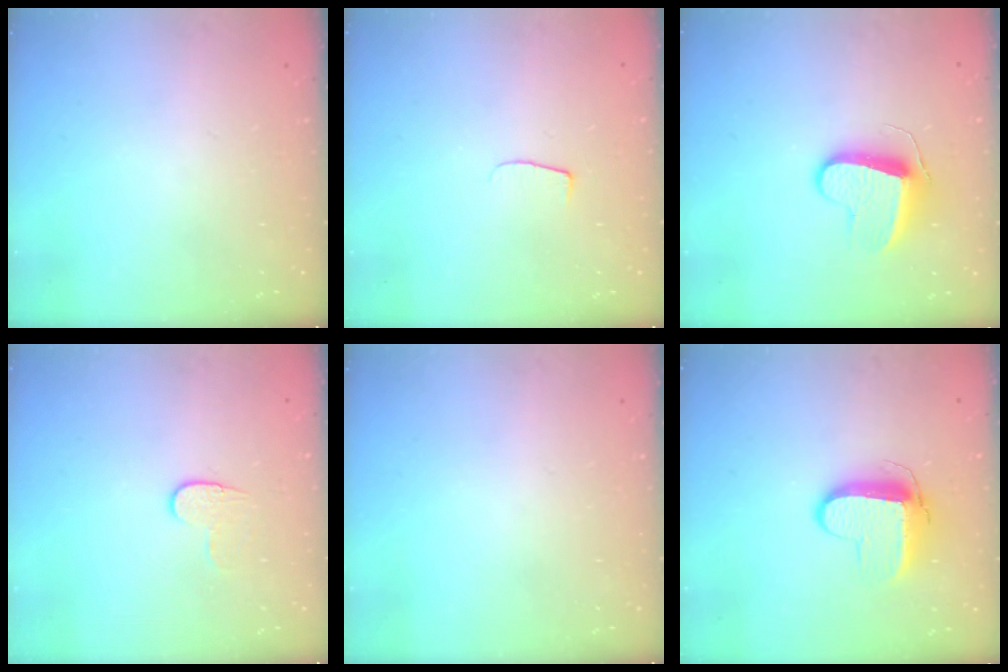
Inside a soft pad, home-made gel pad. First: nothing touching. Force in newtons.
{"total": 4.3, "press": 4.3, "slide": 0.5}
{"total": 9.2, "press": 9.2, "slide": 0.2}
{"total": 6.8, "press": 6.8, "slide": 0.6}
{"total": 0.0}
{"total": 9.5, "press": 9.5, "slide": 0.8}